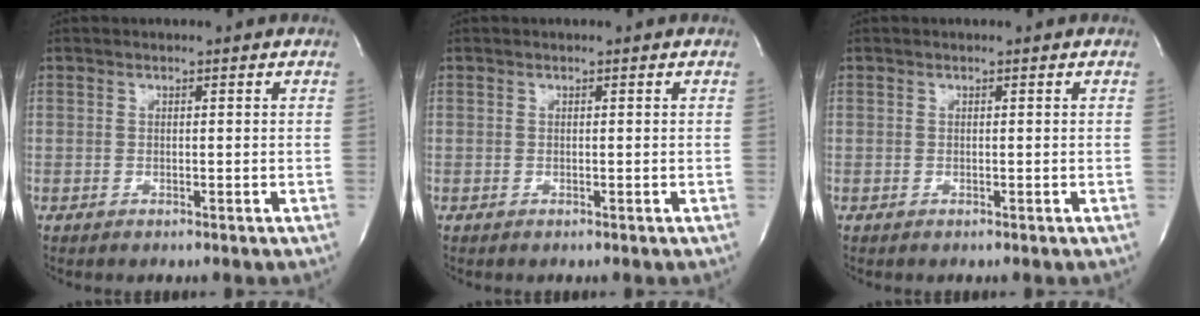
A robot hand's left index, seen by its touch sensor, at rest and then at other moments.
{"total": 0.0}
{"total": 0.0}